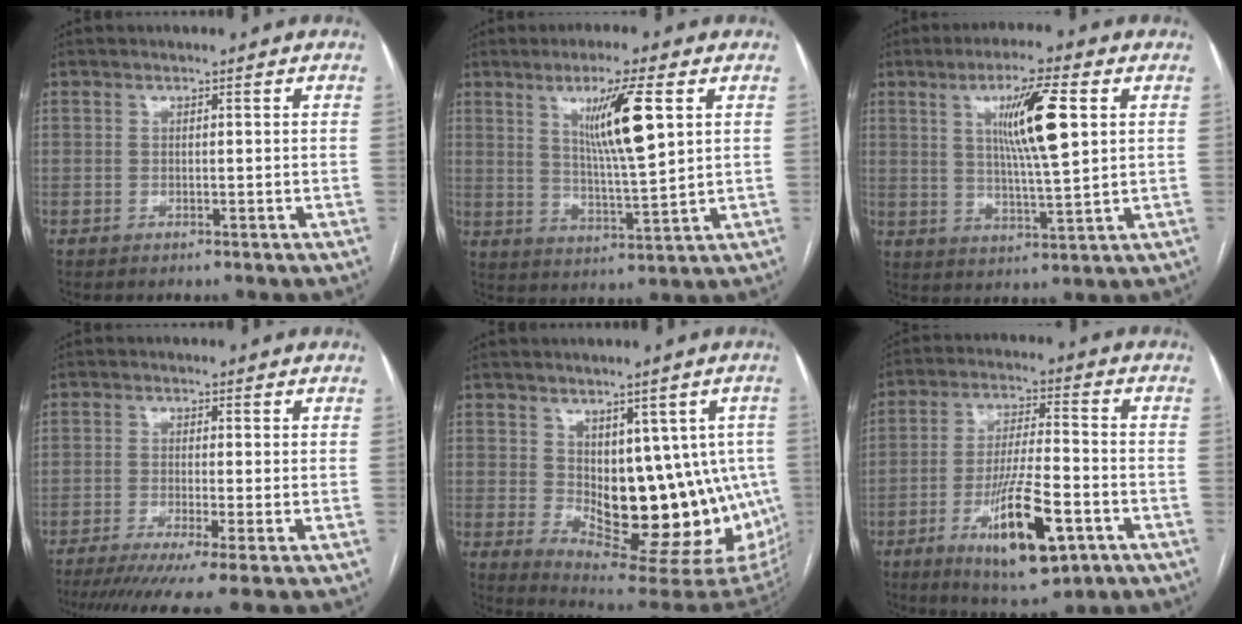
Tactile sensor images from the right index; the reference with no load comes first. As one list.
[{"total": 10.0, "force": [3.7, 0.4, 9.3], "torque": [-0.163, -0.007, 0.066]}, {"total": 10.5, "force": [3.1, 0.7, 10.0], "torque": [-0.174, 0.001, 0.054]}, {"total": 9.4, "force": [-7.0, -0.9, 6.2], "torque": [-0.089, -0.021, -0.108]}, {"total": 17.5, "force": [-1.3, 8.5, 15.2], "torque": [-0.158, -0.003, 0.009]}, {"total": 14.1, "force": [-5.9, 2.9, 12.5], "torque": [-0.225, -0.016, -0.092]}]